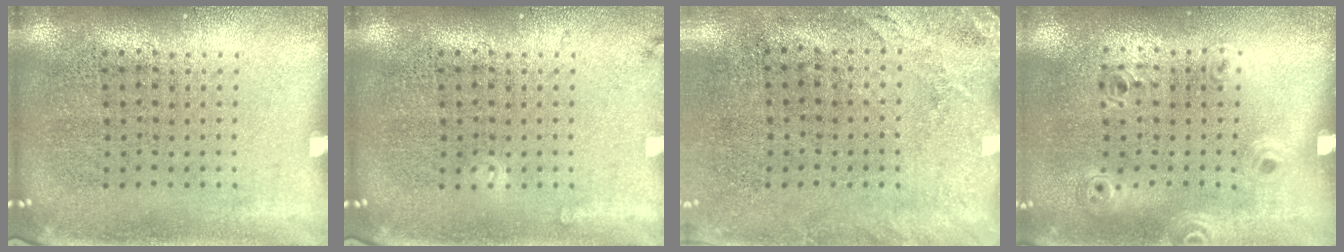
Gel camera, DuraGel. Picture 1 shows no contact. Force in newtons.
{"total": 0.9, "press": 0.9, "slide": 0.1}
{"total": 2.7, "press": 2.1, "slide": 1.6}
{"total": 1.0, "press": 1.0, "slide": 0.2}